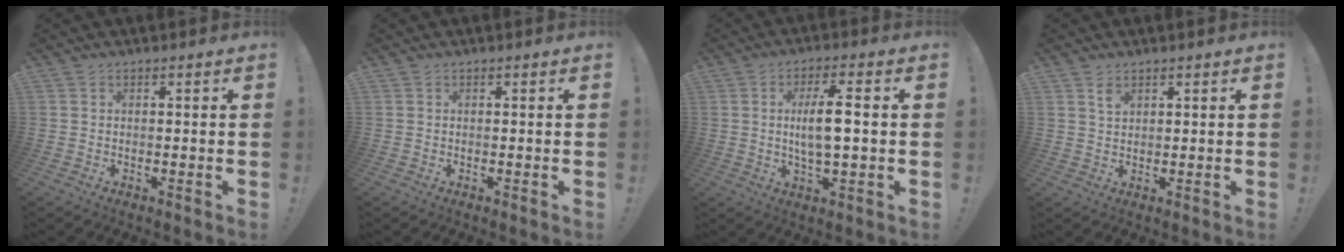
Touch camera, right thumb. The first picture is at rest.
{"total": 0.0}
{"total": 9.4, "force": [0.6, 2.8, 9.0], "torque": [-0.162, 0.000, 0.004]}
{"total": 2.7, "force": [1.8, 1.4, 1.5], "torque": [-0.015, -0.012, 0.031]}